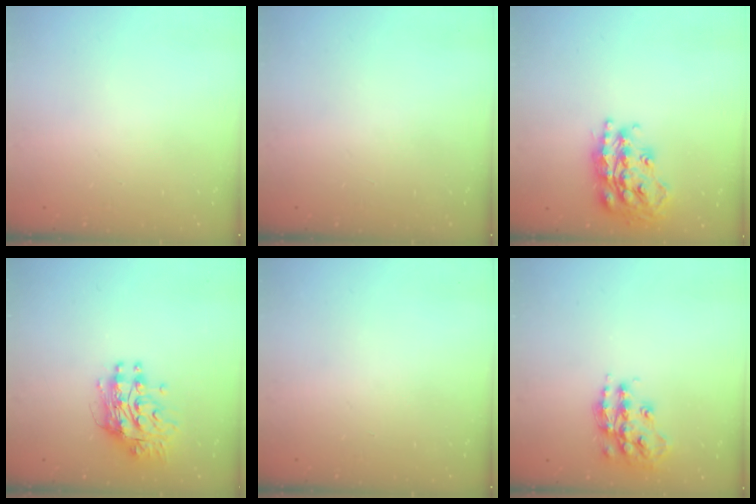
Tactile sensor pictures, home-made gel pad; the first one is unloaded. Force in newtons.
{"total": 0.0}
{"total": 20.5, "press": 20.5, "slide": 1.4}
{"total": 10.4, "press": 10.4, "slide": 0.9}
{"total": 0.0}
{"total": 15.6, "press": 15.6, "slide": 0.9}